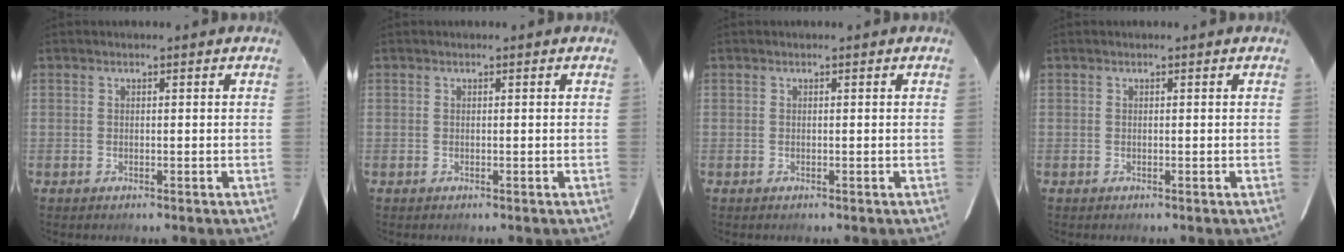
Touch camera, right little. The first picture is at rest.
{"total": 0.0}
{"total": 0.0}
{"total": 0.0}